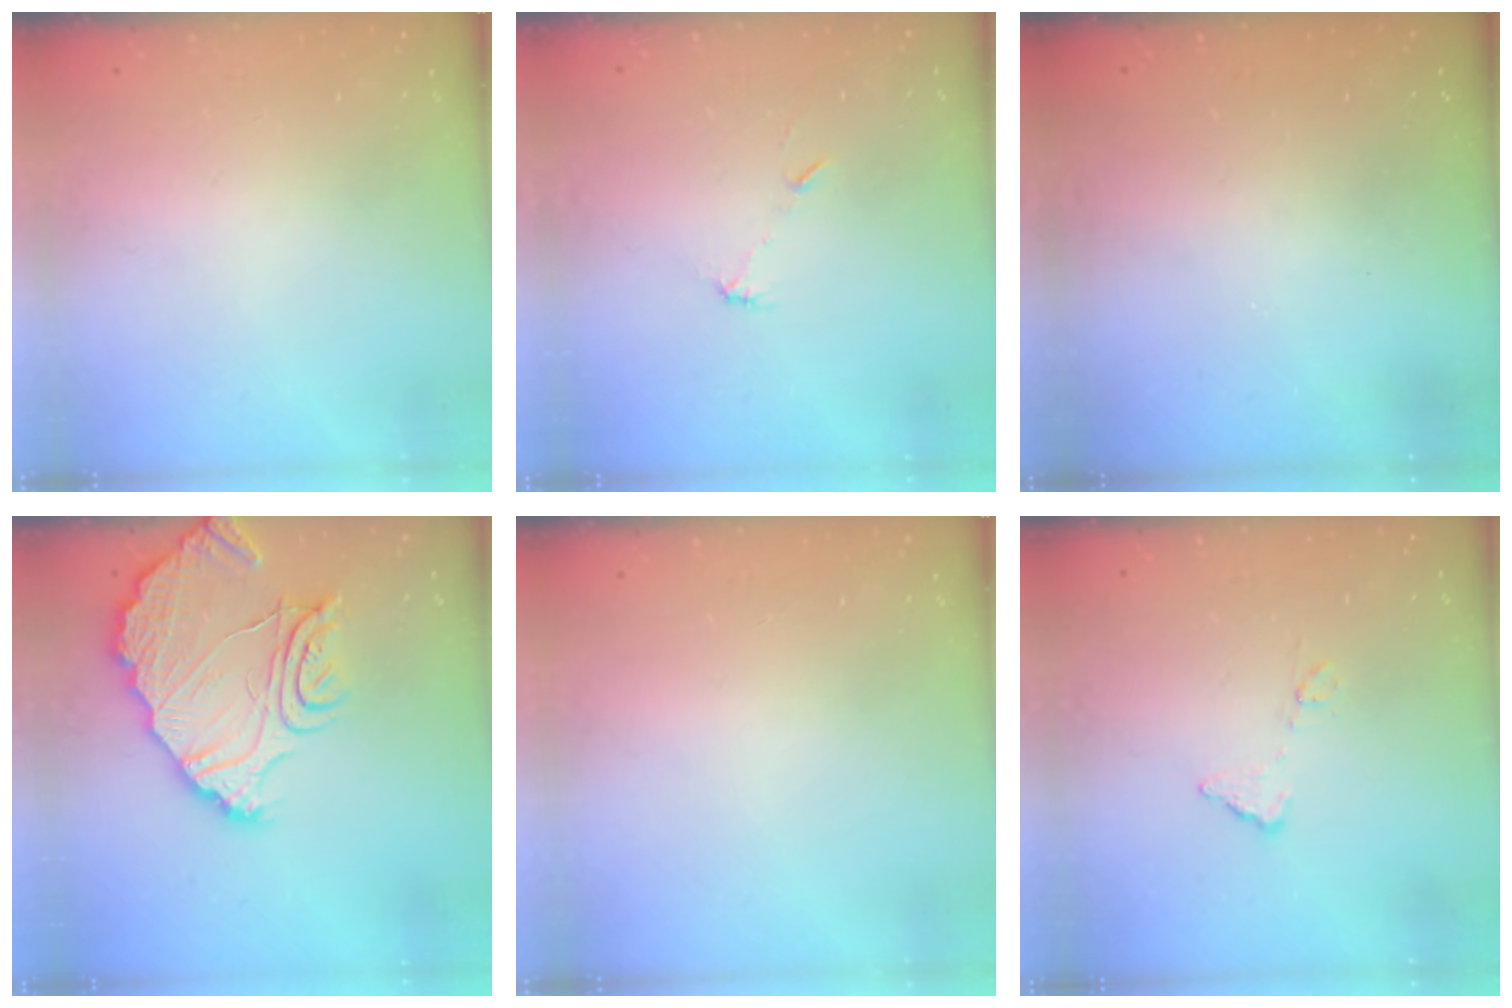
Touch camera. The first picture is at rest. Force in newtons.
{"total": 4.9, "press": 4.9, "slide": 0.3}
{"total": 2.9, "press": 2.8, "slide": 1.0}
{"total": 15.4, "press": 15.4, "slide": 1.0}
{"total": 0.0}
{"total": 6.4, "press": 6.4, "slide": 0.4}